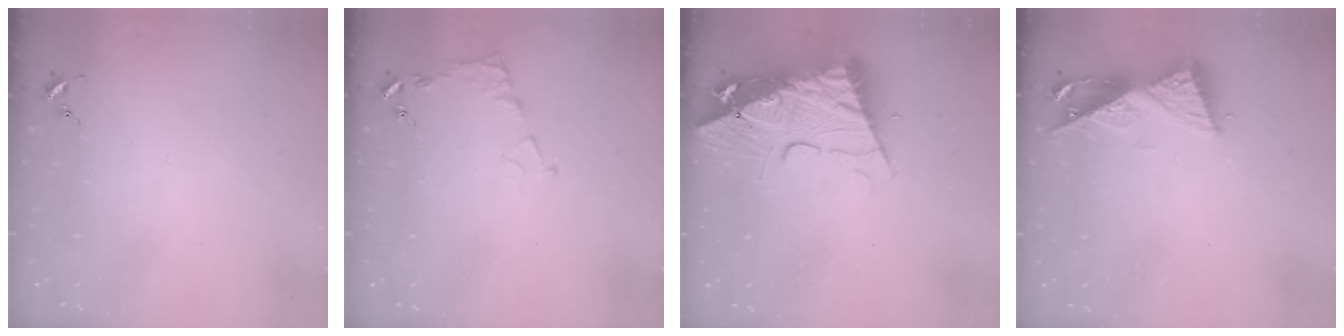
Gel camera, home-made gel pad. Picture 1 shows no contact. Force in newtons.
{"total": 7.0, "press": 7.0, "slide": 0.6}
{"total": 16.8, "press": 16.7, "slide": 1.6}
{"total": 9.9, "press": 9.9, "slide": 0.6}